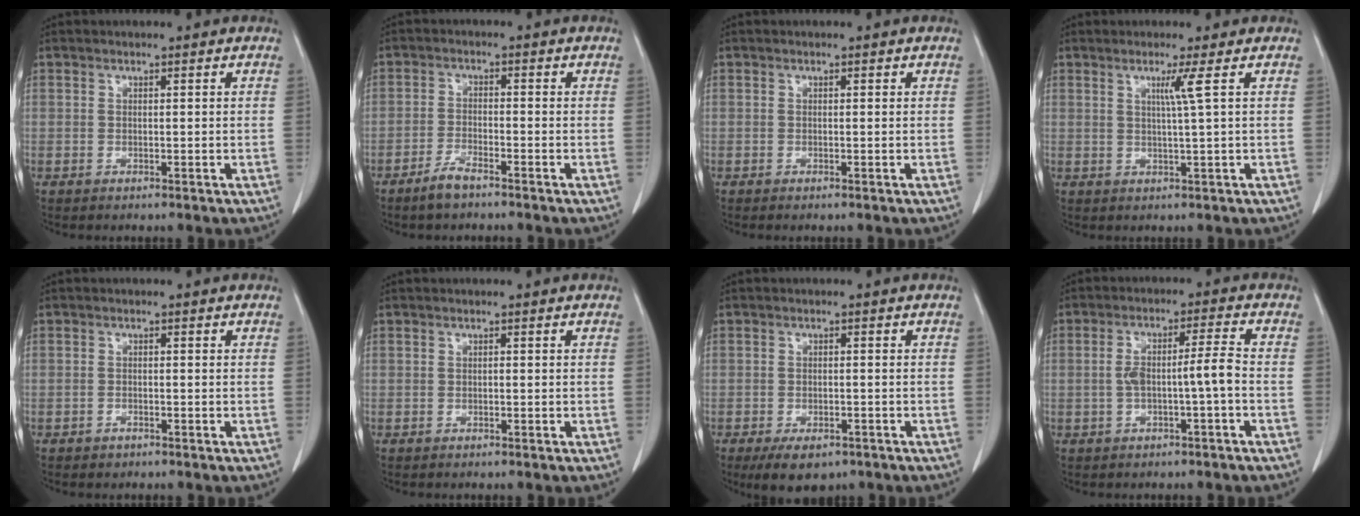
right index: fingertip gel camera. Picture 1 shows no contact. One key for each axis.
{"total": 3.5, "fx": -2.8, "fy": 0.6, "fz": 2.0, "tx": -0.041, "ty": -0.001, "tz": -0.056}
{"total": 0.0}
{"total": 2.7, "fx": 1.0, "fy": -1.2, "fz": 2.2, "tx": -0.042, "ty": -0.007, "tz": 0.020}
{"total": 0.8, "fx": -0.6, "fy": 0.5, "fz": 0.2, "tx": -0.004, "ty": 0.002, "tz": -0.009}
{"total": 0.0}
{"total": 5.9, "fx": -4.0, "fy": 2.9, "fz": 3.2, "tx": -0.050, "ty": -0.006, "tz": -0.057}
{"total": 5.4, "fx": -1.1, "fy": 0.2, "fz": 5.3, "tx": -0.102, "ty": 0.022, "tz": -0.011}